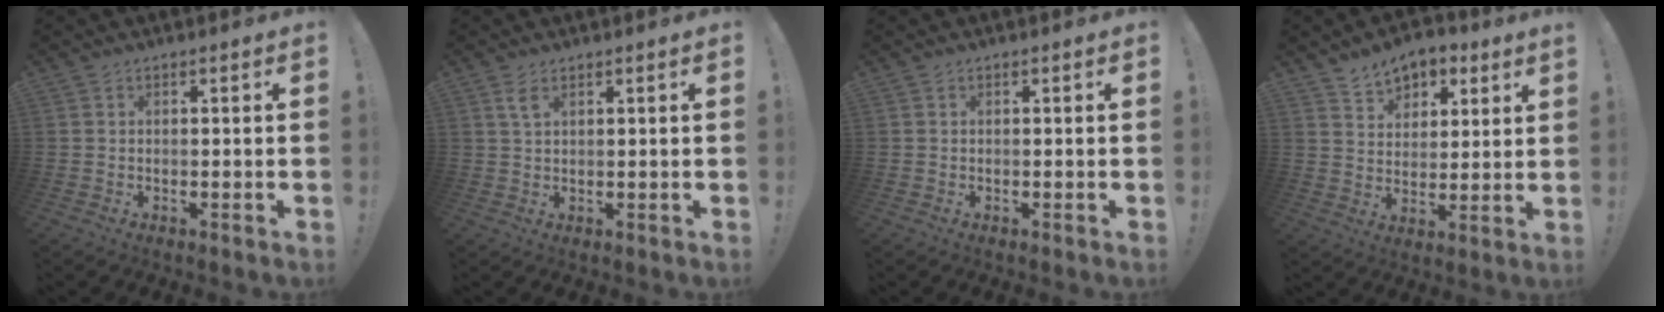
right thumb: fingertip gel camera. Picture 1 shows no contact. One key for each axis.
{"total": 2.9, "fx": 1.5, "fy": 1.2, "fz": 2.3, "tx": -0.046, "ty": 0.000, "tz": 0.026}
{"total": 0.0}
{"total": 8.4, "fx": 6.1, "fy": 5.2, "fz": 2.5, "tx": -0.038, "ty": -0.037, "tz": 0.116}